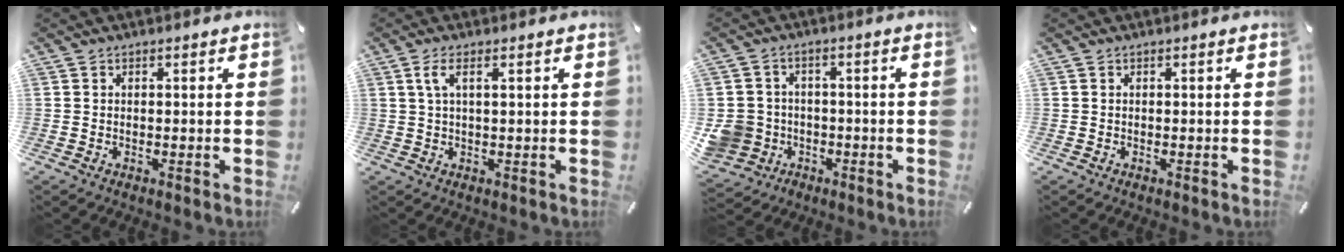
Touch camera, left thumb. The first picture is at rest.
{"total": 3.7, "force": [1.3, 0.7, 3.3], "torque": [-0.076, -0.001, 0.018]}
{"total": 8.9, "force": [-2.5, 8.2, 2.3], "torque": [-0.076, 0.019, -0.043]}
{"total": 0.0}